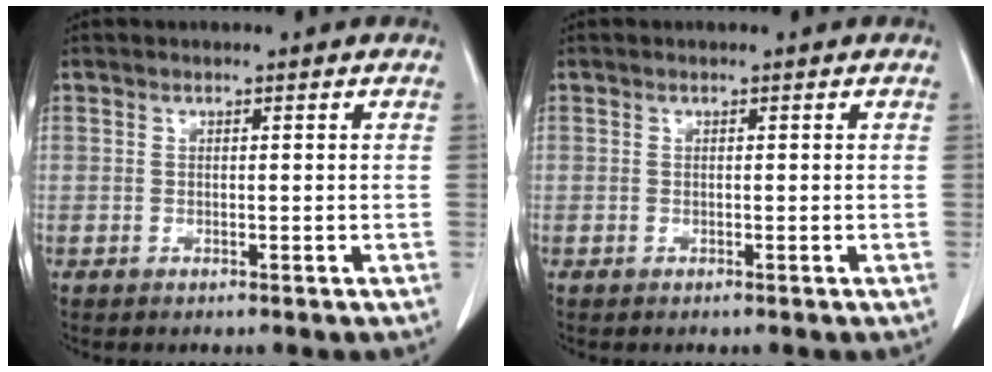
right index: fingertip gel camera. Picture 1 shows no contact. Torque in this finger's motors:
{"motor_torque": [-0.06, 0.02, 0.04, 0.00]}